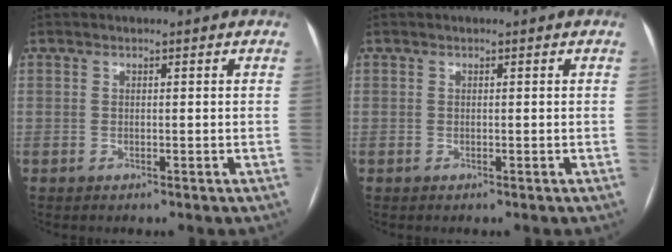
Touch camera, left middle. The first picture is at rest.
{"total": 0.0}